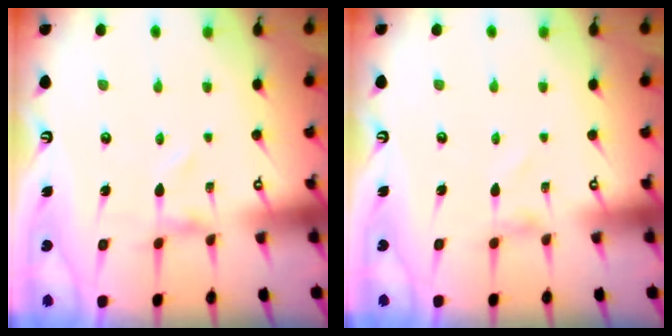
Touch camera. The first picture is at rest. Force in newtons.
{"total": 1.2, "press": 1.1, "slide": 0.1}